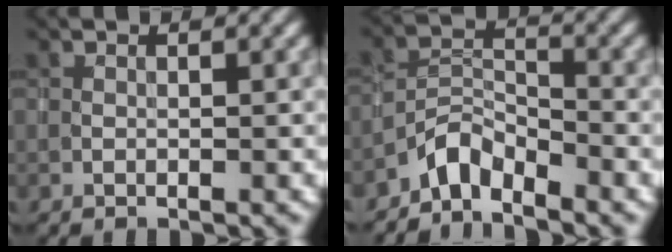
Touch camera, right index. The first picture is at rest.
{"total": 3.2, "force": [-2.8, 1.1, 1.2], "torque": [-0.022, 0.012, -0.064]}